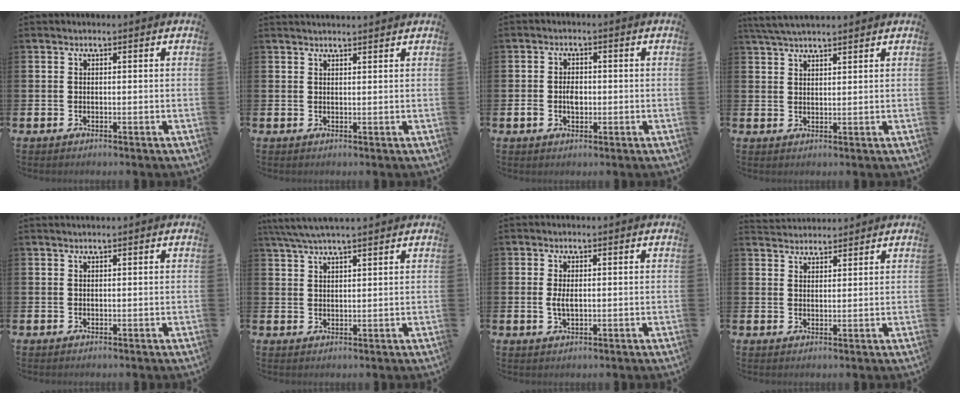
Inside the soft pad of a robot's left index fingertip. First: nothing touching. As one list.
[{"total": 1.5, "force": [1.5, 0.0, 0.2], "torque": [0.008, -0.010, 0.025]}, {"total": 2.7, "force": [-0.3, 1.9, 1.9], "torque": [-0.015, -0.003, -0.012]}, {"total": 4.0, "force": [3.8, 0.6, 1.3], "torque": [-0.029, -0.011, 0.069]}, {"total": 0.5, "force": [0.5, -0.1, 0.2], "torque": [0.001, -0.002, 0.009]}, {"total": 4.6, "force": [4.1, 0.4, 2.2], "torque": [-0.046, -0.009, 0.074]}, {"total": 2.1, "force": [0.2, 0.9, 1.9], "torque": [-0.033, 0.000, 0.001]}, {"total": 3.1, "force": [3.0, 0.7, -0.2], "torque": [0.001, -0.013, 0.055]}]